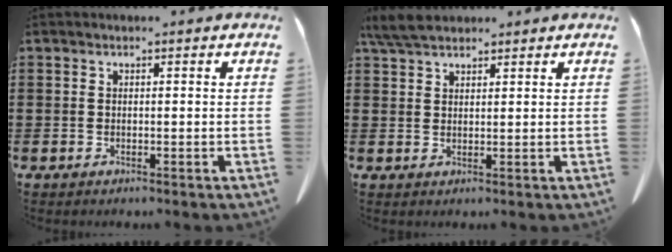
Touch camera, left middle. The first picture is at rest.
{"total": 4.3, "force": [3.6, 1.2, 2.1], "torque": [-0.051, -0.002, 0.069]}